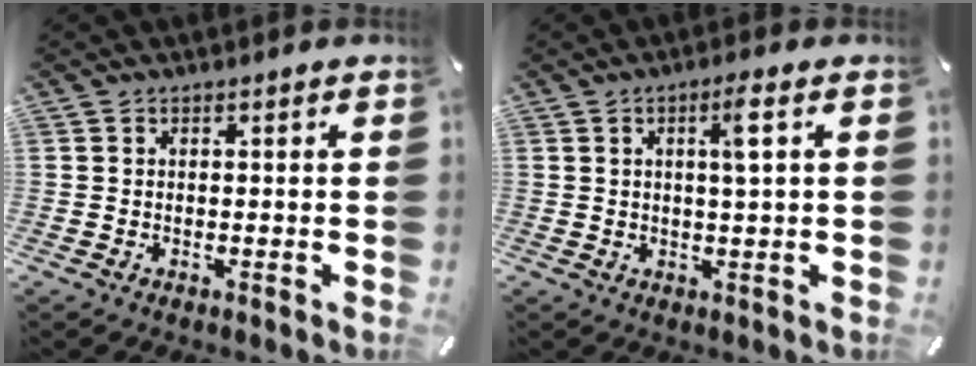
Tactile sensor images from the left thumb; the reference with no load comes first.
{"total": 5.0, "force": [1.5, 0.5, 4.8], "torque": [-0.087, -0.003, 0.019]}